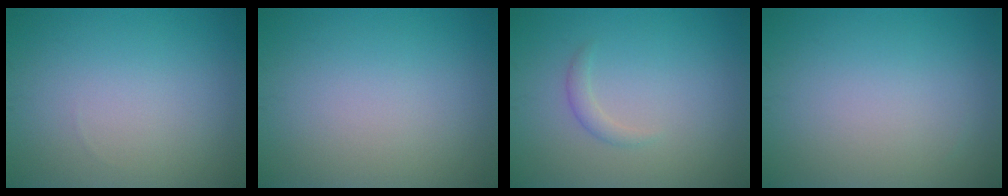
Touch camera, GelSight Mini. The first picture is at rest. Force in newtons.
{"total": 0.0}
{"total": 1.1, "press": 1.1, "slide": 0.0}
{"total": 0.0}